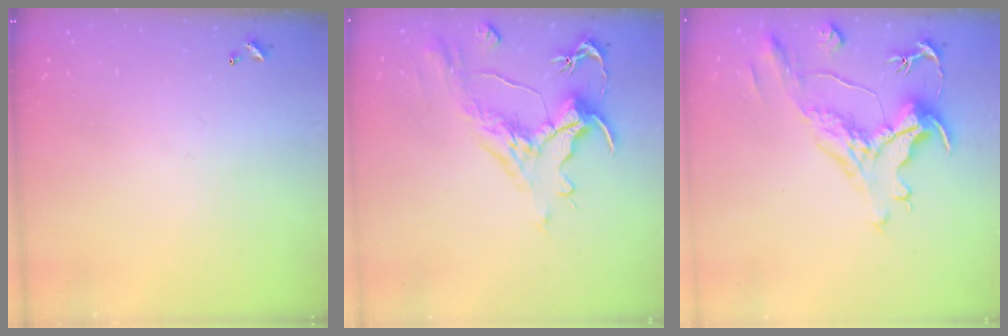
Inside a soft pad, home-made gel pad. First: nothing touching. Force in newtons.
{"total": 1.6, "press": 0.7, "slide": 1.4}
{"total": 1.9, "press": 0.9, "slide": 1.7}